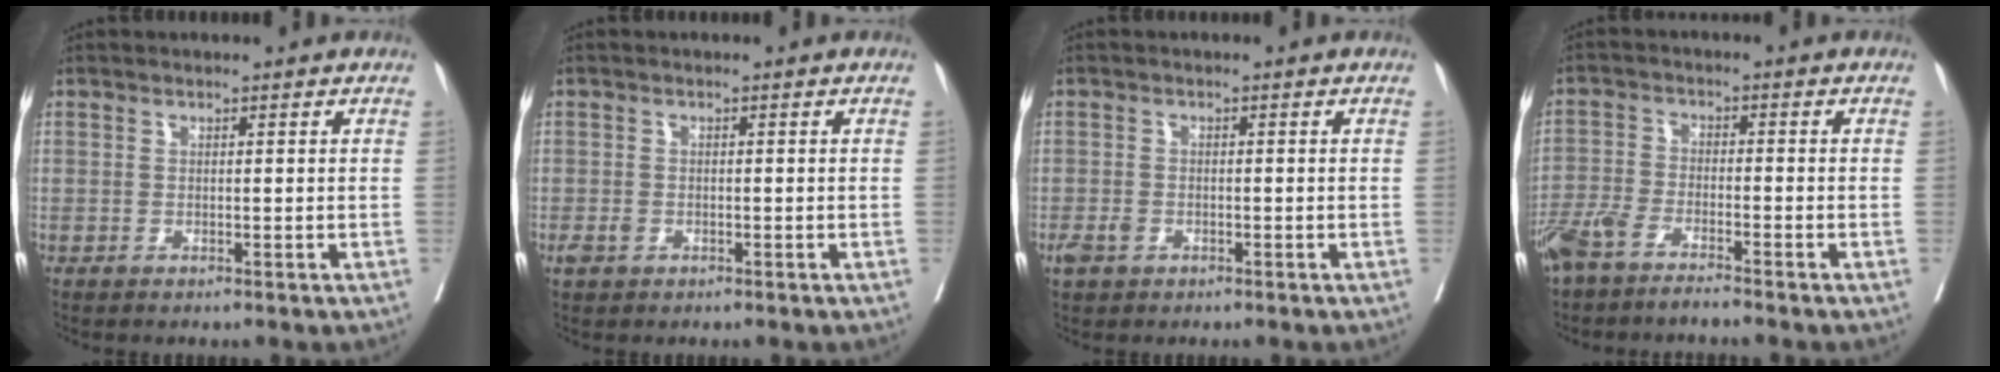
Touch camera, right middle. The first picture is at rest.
{"total": 1.5, "force": [-0.7, 1.0, 0.8], "torque": [-0.016, 0.002, -0.011]}
{"total": 2.1, "force": [-1.1, 1.4, 1.1], "torque": [-0.023, 0.002, -0.017]}
{"total": 5.8, "force": [-4.8, 0.8, 3.2], "torque": [-0.063, -0.008, -0.095]}